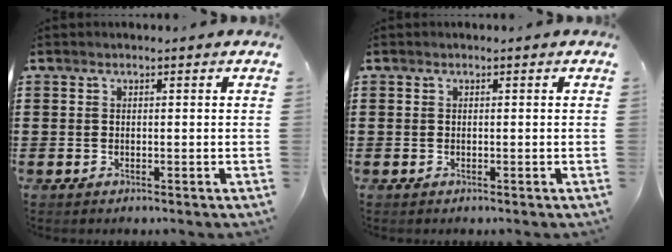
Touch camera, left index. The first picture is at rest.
{"total": 0.0}